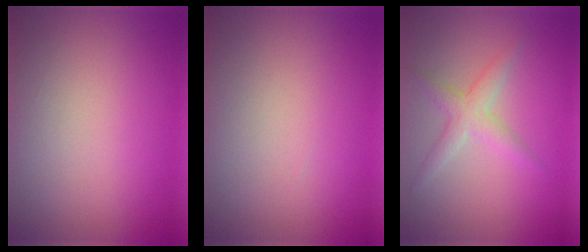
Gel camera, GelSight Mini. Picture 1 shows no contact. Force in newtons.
{"total": 0.0}
{"total": 2.3, "press": 2.3, "slide": 0.1}